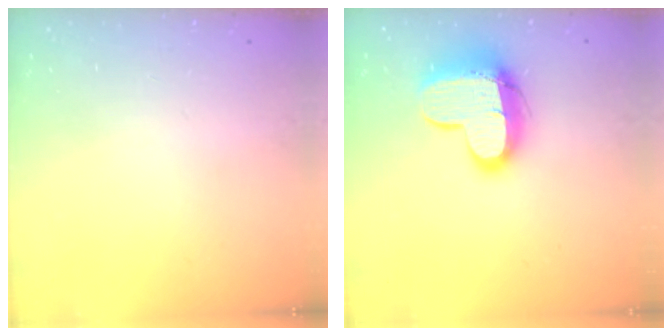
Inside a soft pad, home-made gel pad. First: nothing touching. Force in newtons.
{"total": 13.7, "press": 13.6, "slide": 1.3}